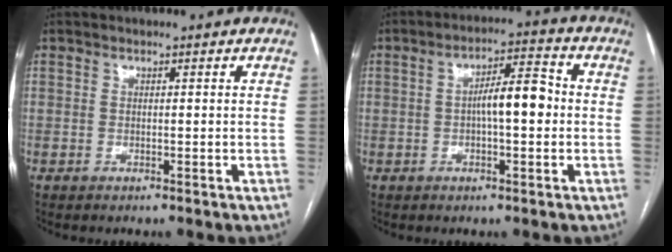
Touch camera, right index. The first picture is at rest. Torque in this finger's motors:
{"motor_torque": [1.06, -0.21, 0.27, 0.14]}